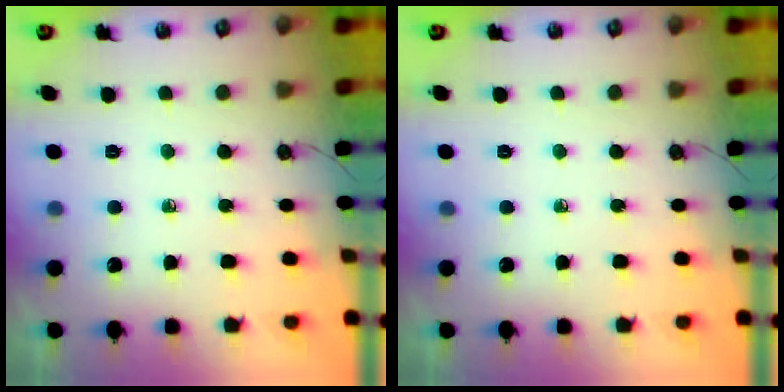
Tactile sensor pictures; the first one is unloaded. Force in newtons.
{"total": 0.0}